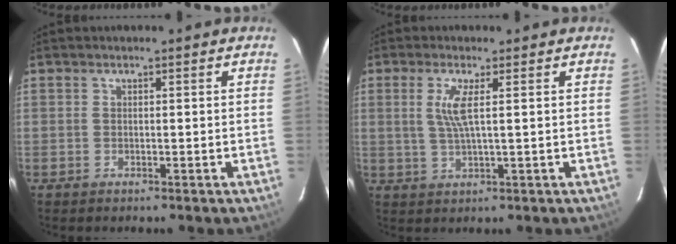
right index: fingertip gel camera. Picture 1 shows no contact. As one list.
[{"total": 4.3, "force": [1.1, 0.1, 4.2], "torque": [-0.085, -0.004, 0.022]}]